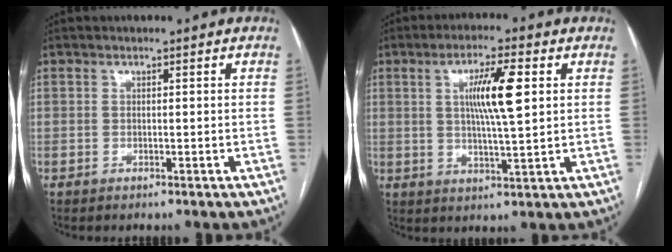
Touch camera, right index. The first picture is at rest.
{"total": 8.6, "force": [2.1, 0.6, 8.3], "torque": [-0.150, 0.001, 0.038]}